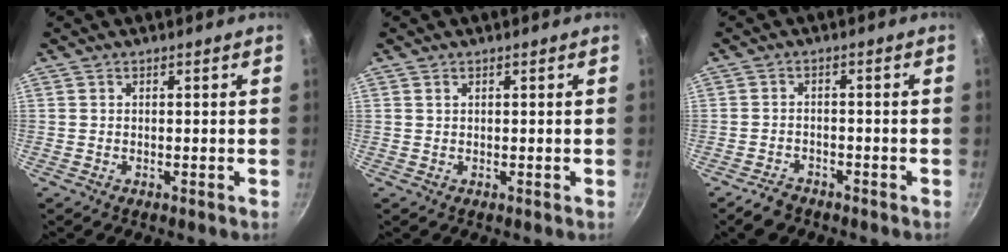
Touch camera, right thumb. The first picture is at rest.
{"total": 0.5, "force": [0.3, 0.3, 0.3], "torque": [-0.004, 0.001, 0.006]}
{"total": 3.7, "force": [-2.9, 2.0, 1.2], "torque": [-0.018, 0.030, -0.045]}